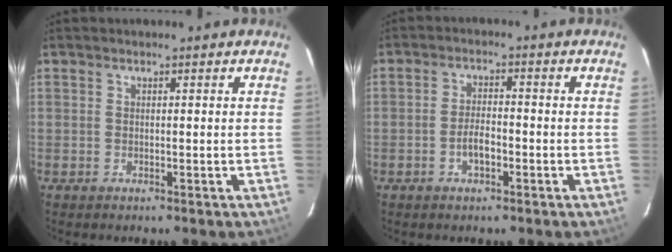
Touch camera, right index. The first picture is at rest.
{"total": 3.9, "force": [-1.8, 1.6, 3.1], "torque": [-0.064, 0.006, -0.031]}